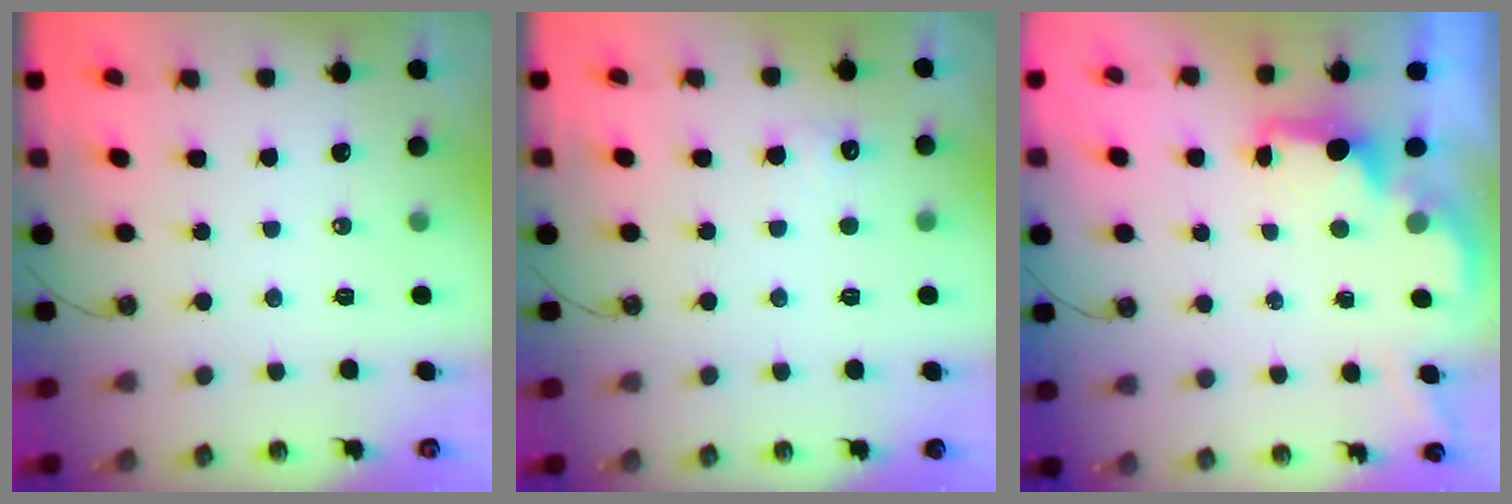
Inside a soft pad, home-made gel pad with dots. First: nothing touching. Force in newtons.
{"total": 5.2, "press": 5.0, "slide": 1.3}
{"total": 1.6, "press": 1.5, "slide": 0.6}